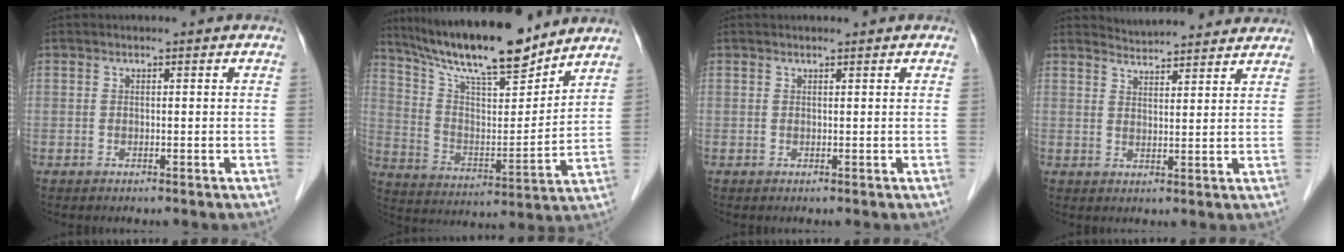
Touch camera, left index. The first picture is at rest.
{"total": 17.6, "force": [15.2, 2.3, 8.4], "torque": [-0.150, -0.001, 0.266]}
{"total": 0.9, "force": [0.9, 0.0, 0.3], "torque": [-0.006, 0.011, 0.016]}
{"total": 8.8, "force": [8.6, 1.1, 1.6], "torque": [-0.027, 0.012, 0.109]}